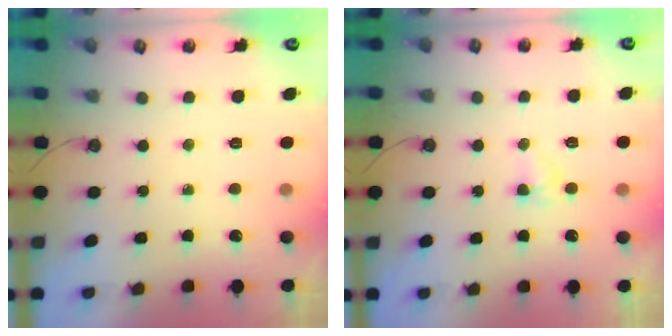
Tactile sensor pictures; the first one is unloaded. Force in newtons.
{"total": 2.5, "press": 2.5, "slide": 0.3}